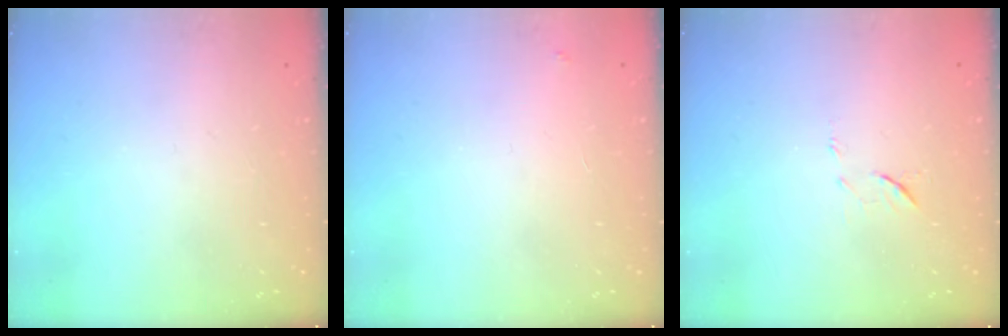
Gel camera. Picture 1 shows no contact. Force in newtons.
{"total": 3.8, "press": 3.8, "slide": 0.2}
{"total": 6.7, "press": 6.6, "slide": 1.1}